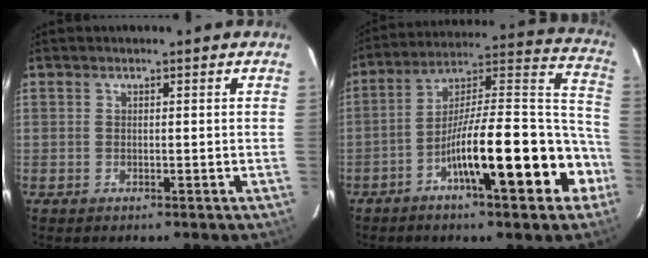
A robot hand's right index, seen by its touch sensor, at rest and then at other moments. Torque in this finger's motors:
{"motor_torque": [1.28, -0.86, 1.00, 0.21]}